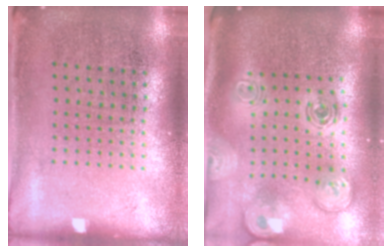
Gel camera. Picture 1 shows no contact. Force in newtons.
{"total": 3.1, "press": 2.1, "slide": 2.3}